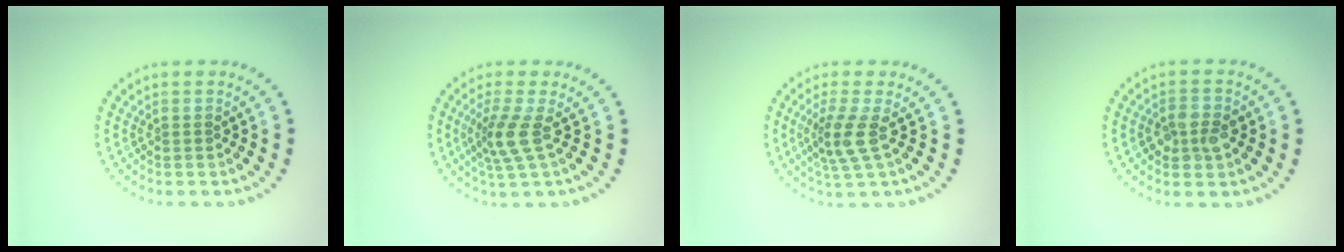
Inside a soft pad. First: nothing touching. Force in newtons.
{"total": 2.8, "press": 2.0, "slide": 1.9}
{"total": 2.9, "press": 2.2, "slide": 1.9}
{"total": 2.5, "press": 2.5, "slide": 0.5}